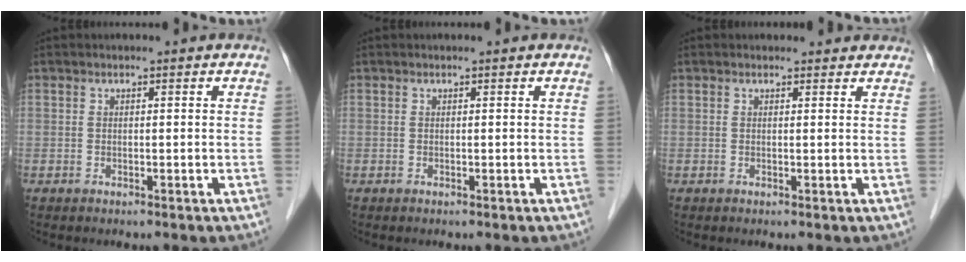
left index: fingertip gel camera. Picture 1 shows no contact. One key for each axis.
{"total": 0.0}
{"total": 3.5, "fx": 3.2, "fy": 1.1, "fz": 0.5, "tx": -0.003, "ty": 0.015, "tz": 0.028}